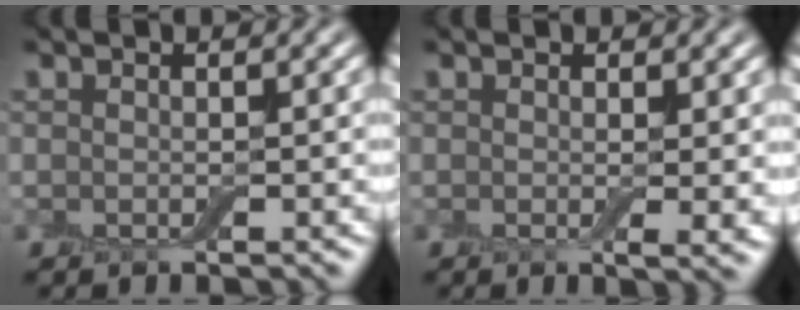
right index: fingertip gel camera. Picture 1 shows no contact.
{"total": 2.2, "force": [0.3, 0.5, 2.1], "torque": [-0.026, -0.011, 0.006]}